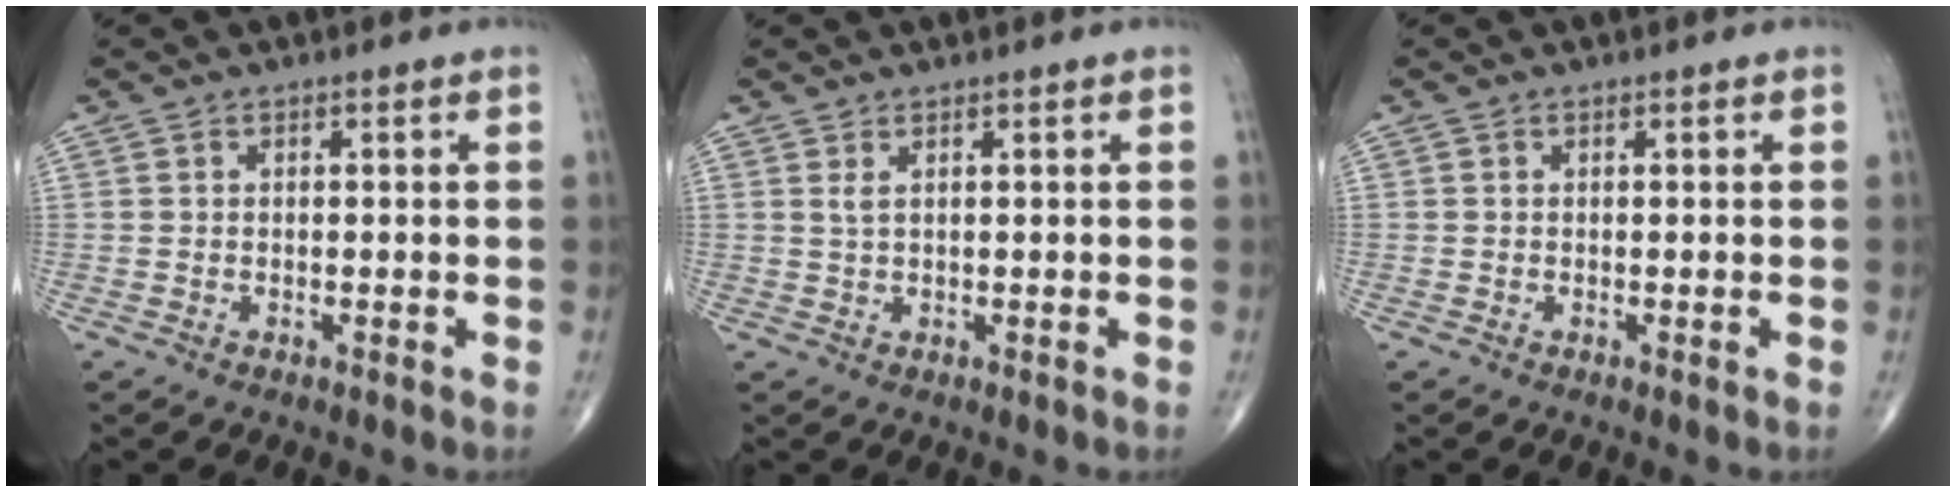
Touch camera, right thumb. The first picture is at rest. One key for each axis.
{"total": 1.0, "fx": 0.6, "fy": 0.3, "fz": 0.8, "tx": -0.020, "ty": 0.002, "tz": 0.015}
{"total": 0.0}